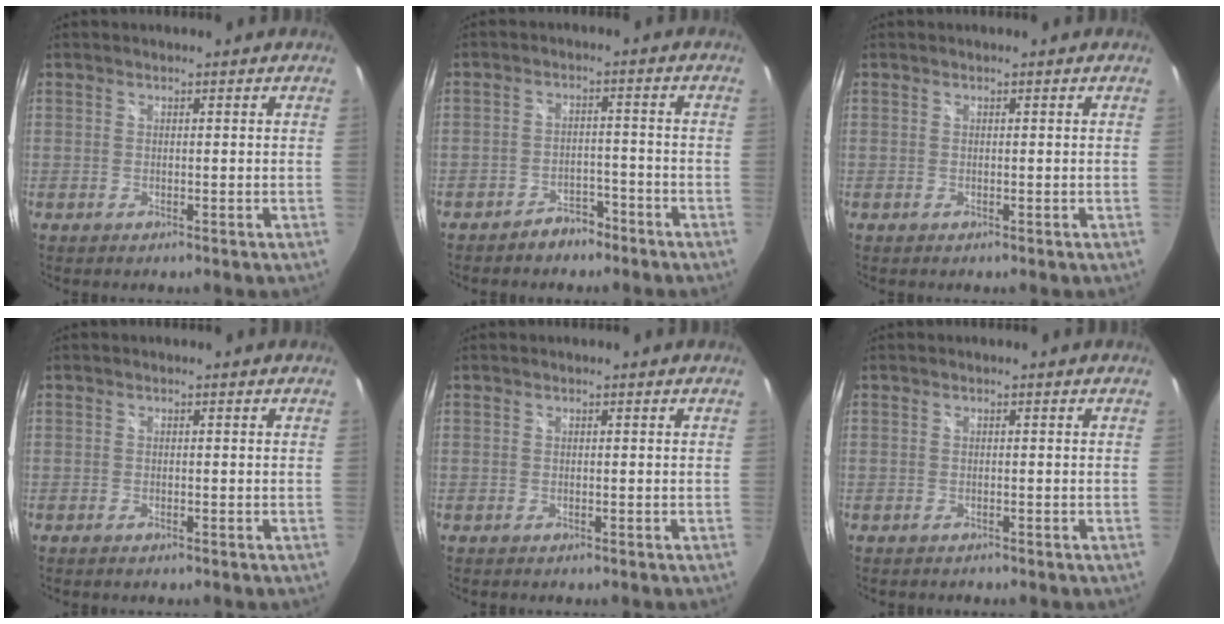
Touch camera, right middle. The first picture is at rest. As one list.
[{"total": 4.6, "force": [-3.8, 2.2, 1.1], "torque": [-0.032, 0.016, -0.051]}, {"total": 0.0}, {"total": 0.9, "force": [-0.7, 0.3, 0.4], "torque": [-0.009, -0.002, -0.014]}, {"total": 0.0}, {"total": 1.0, "force": [-0.9, 0.2, 0.2], "torque": [-0.007, -0.002, -0.013]}]